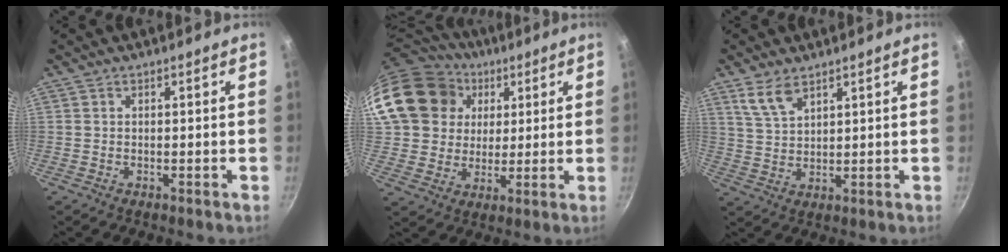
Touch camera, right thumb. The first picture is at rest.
{"total": 20.3, "force": [6.8, 17.1, 8.7], "torque": [-0.158, 0.021, 0.129]}
{"total": 5.4, "force": [3.8, 2.3, 3.2], "torque": [-0.060, -0.018, 0.083]}